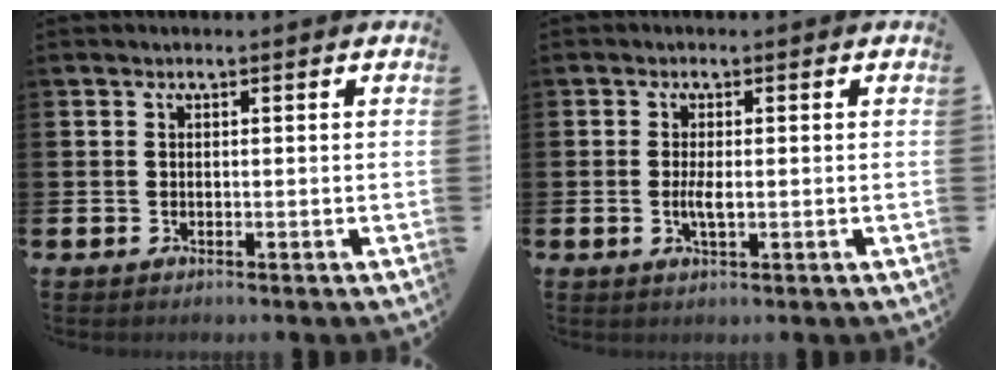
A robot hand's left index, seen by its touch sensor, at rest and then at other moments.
{"total": 2.2, "force": [-0.2, 0.6, 2.1], "torque": [-0.037, 0.000, -0.004]}